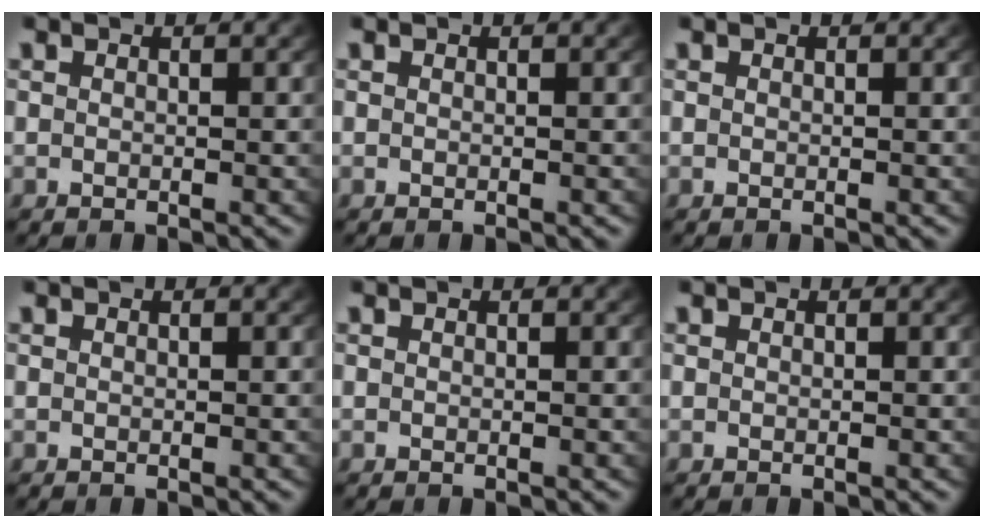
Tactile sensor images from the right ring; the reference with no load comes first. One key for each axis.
{"total": 0.0}
{"total": 0.0}
{"total": 0.0}
{"total": 0.0}
{"total": 0.0}